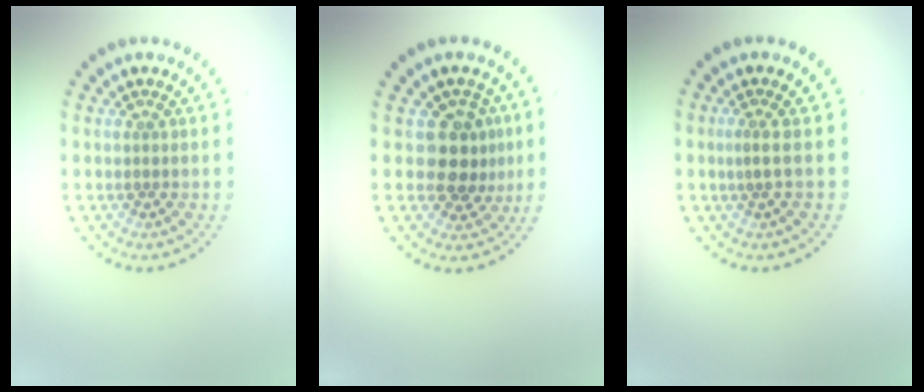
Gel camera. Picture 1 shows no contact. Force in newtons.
{"total": 3.6, "press": 3.3, "slide": 1.5}
{"total": 1.0, "press": 0.5, "slide": 0.9}